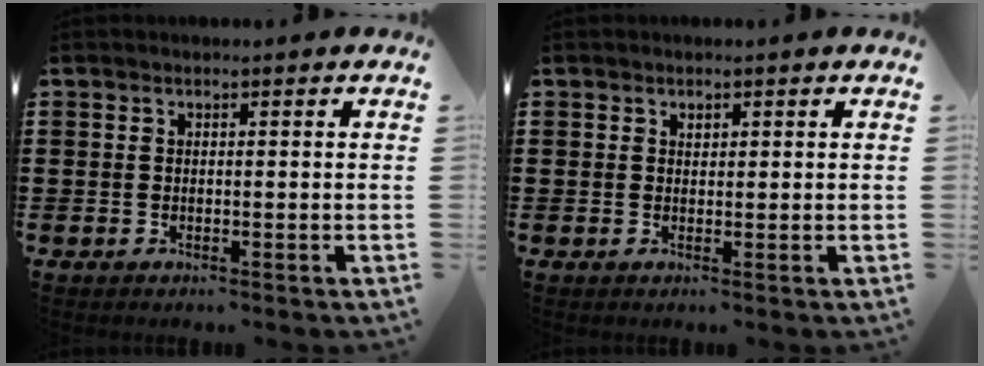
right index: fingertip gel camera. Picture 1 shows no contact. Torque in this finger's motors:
{"motor_torque": [0.55, 0.64, 0.11, 0.02]}